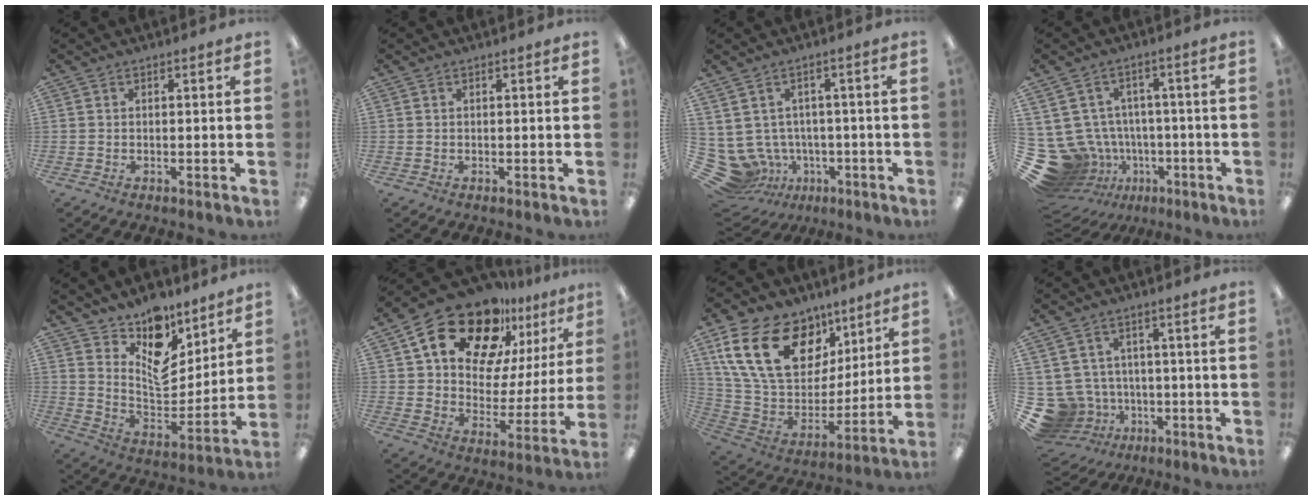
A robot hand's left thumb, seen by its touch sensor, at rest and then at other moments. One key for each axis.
{"total": 0.0}
{"total": 1.3, "fx": 0.4, "fy": 1.2, "fz": 0.1, "tx": -0.005, "ty": 0.003, "tz": 0.004}
{"total": 13.3, "fx": -4.3, "fy": 11.8, "fz": 4.3, "tx": -0.115, "ty": 0.014, "tz": -0.049}
{"total": 12.2, "fx": 8.9, "fy": 6.6, "fz": 5.0, "tx": -0.077, "ty": -0.082, "tz": 0.166}
{"total": 20.6, "fx": 14.6, "fy": 10.7, "fz": 9.8, "tx": -0.169, "ty": -0.094, "tz": 0.258}
{"total": 23.7, "fx": 10.8, "fy": 15.5, "fz": 14.3, "tx": -0.278, "ty": -0.036, "tz": 0.197}
{"total": 10.0, "fx": -2.3, "fy": 9.3, "fz": 3.0, "tx": -0.111, "ty": 0.004, "tz": -0.033}